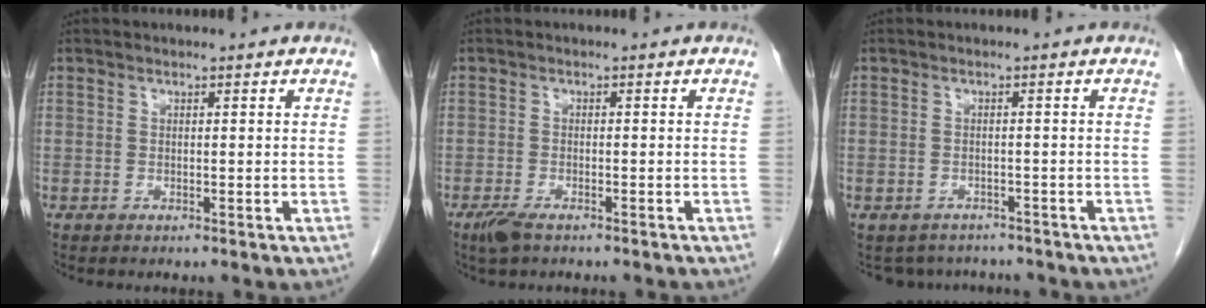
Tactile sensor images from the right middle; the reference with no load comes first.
{"total": 4.3, "force": [-3.3, 1.2, 2.5], "torque": [-0.044, -0.008, -0.048]}
{"total": 5.4, "force": [-4.8, 2.4, 0.1], "torque": [0.008, 0.008, -0.058]}